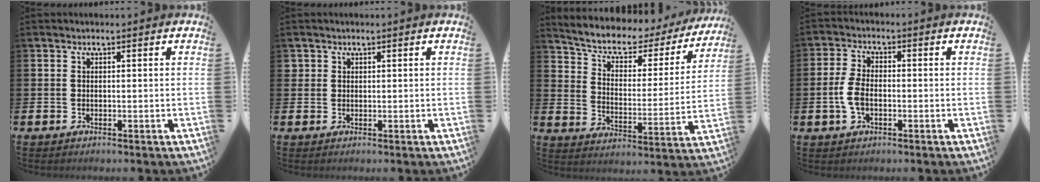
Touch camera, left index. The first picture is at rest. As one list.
[{"total": 1.2, "force": [0.9, 0.8, 0.1], "torque": [0.013, 0.000, 0.014]}, {"total": 6.3, "force": [5.1, 3.0, 2.3], "torque": [-0.067, -0.040, 0.079]}, {"total": 4.4, "force": [-0.6, 2.5, 3.6], "torque": [-0.070, 0.000, -0.015]}]